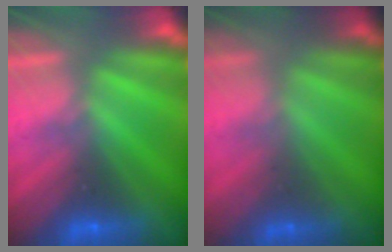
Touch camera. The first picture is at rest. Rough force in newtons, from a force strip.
{"total": 1.8}